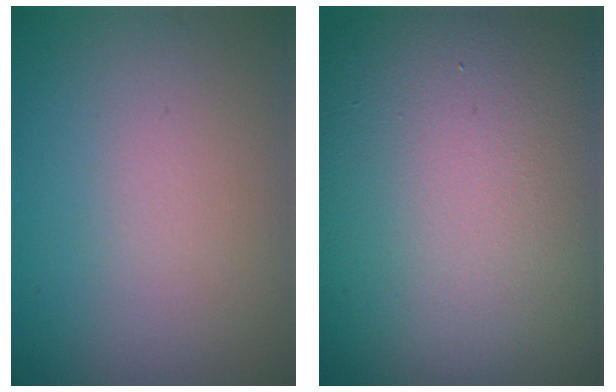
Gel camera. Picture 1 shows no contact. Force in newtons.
{"total": 16.9, "press": 16.8, "slide": 1.6}